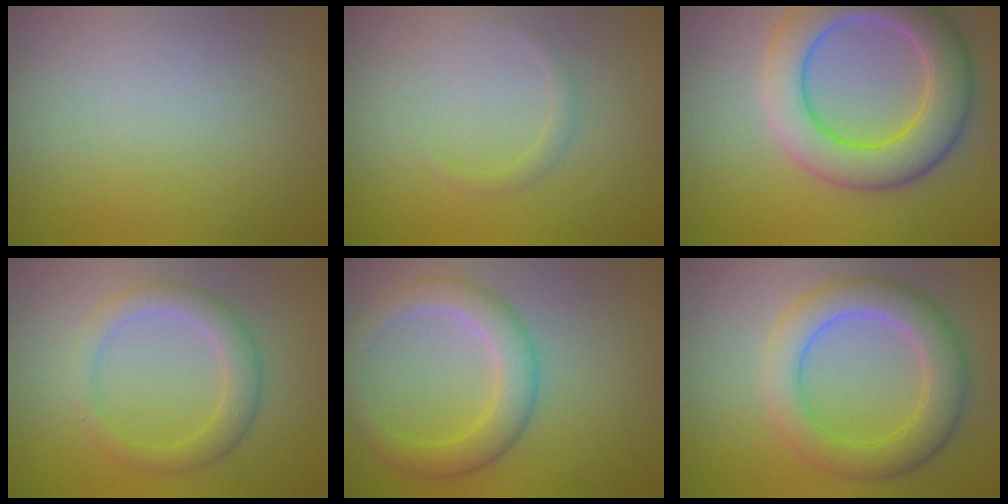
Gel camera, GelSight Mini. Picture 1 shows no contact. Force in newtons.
{"total": 0.8, "press": 0.8, "slide": 0.1}
{"total": 7.4, "press": 7.4, "slide": 0.3}
{"total": 2.9, "press": 2.9, "slide": 0.1}
{"total": 3.8, "press": 3.8, "slide": 0.1}
{"total": 5.1, "press": 5.1, "slide": 0.1}